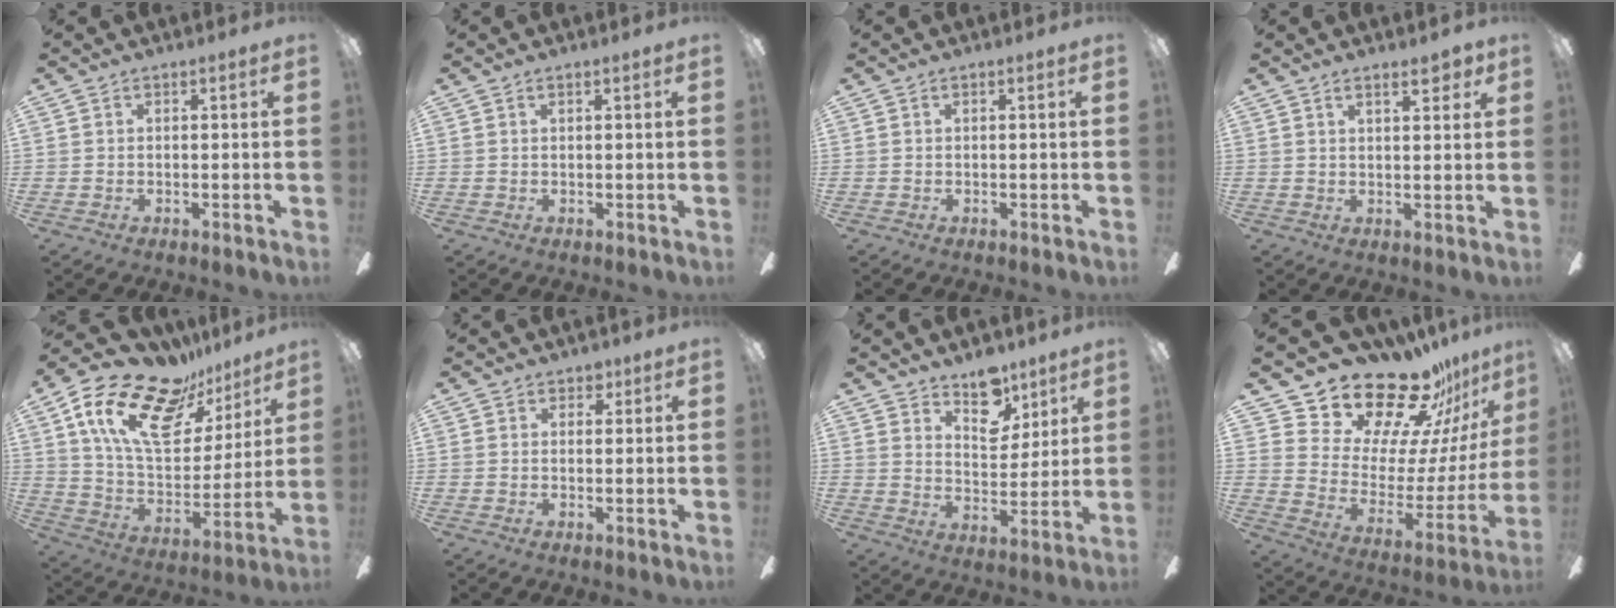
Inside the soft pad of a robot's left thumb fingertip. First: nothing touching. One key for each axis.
{"total": 0.6, "fx": 0.3, "fy": 0.0, "fz": 0.5, "tx": -0.011, "ty": 0.000, "tz": 0.006}
{"total": 0.0}
{"total": 4.7, "fx": 3.1, "fy": 1.5, "fz": 3.2, "tx": -0.037, "ty": -0.012, "tz": 0.047}
{"total": 22.5, "fx": 14.0, "fy": 11.1, "fz": 13.6, "tx": -0.237, "ty": -0.068, "tz": 0.251}
{"total": 2.2, "fx": 1.4, "fy": 1.5, "fz": 0.6, "tx": 0.003, "ty": -0.003, "tz": 0.023}
{"total": 10.2, "fx": 7.4, "fy": 5.5, "fz": 4.4, "tx": -0.044, "ty": -0.047, "tz": 0.132}
{"total": 21.4, "fx": 19.6, "fy": 6.7, "fz": 5.3, "tx": -0.098, "ty": -0.165, "tz": 0.350}